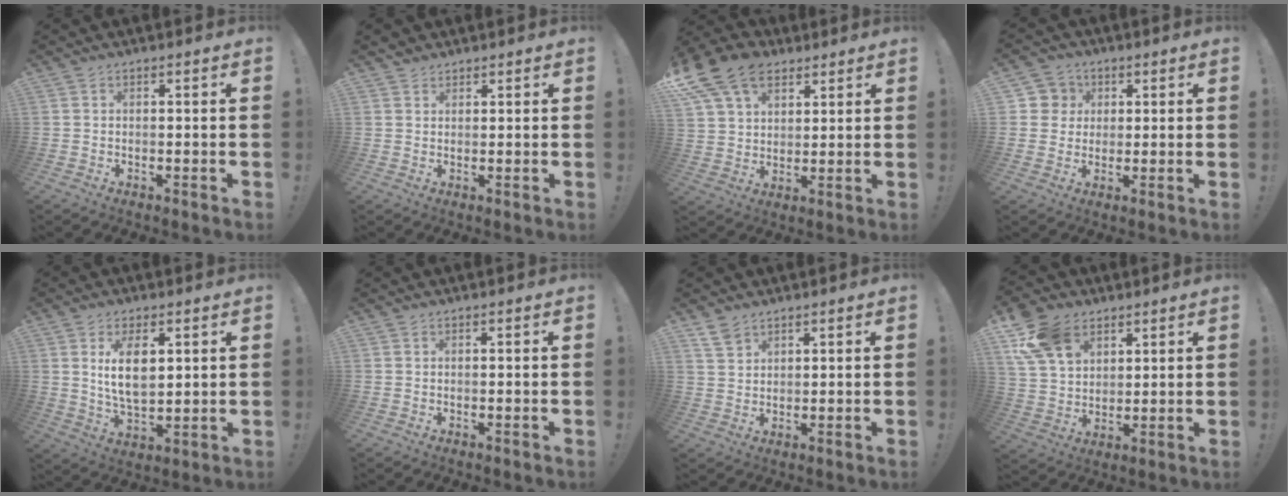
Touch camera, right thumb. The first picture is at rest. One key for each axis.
{"total": 2.0, "fx": 1.6, "fy": 1.2, "fz": 0.2, "tx": -0.004, "ty": -0.007, "tz": 0.030}
{"total": 16.0, "fx": 8.9, "fy": 10.8, "fz": 7.8, "tx": -0.141, "ty": -0.048, "tz": 0.171}
{"total": 6.4, "fx": 1.5, "fy": 6.1, "fz": 0.9, "tx": -0.014, "ty": -0.006, "tz": 0.032}
{"total": 9.9, "fx": 2.8, "fy": 5.0, "fz": 8.0, "tx": -0.154, "ty": -0.008, "tz": 0.046}
{"total": 0.0}
{"total": 4.9, "fx": 3.7, "fy": 2.9, "fz": 1.4, "tx": -0.019, "ty": -0.021, "tz": 0.070}
{"total": 15.0, "fx": 7.7, "fy": 10.6, "fz": 7.3, "tx": -0.133, "ty": -0.033, "tz": 0.151}